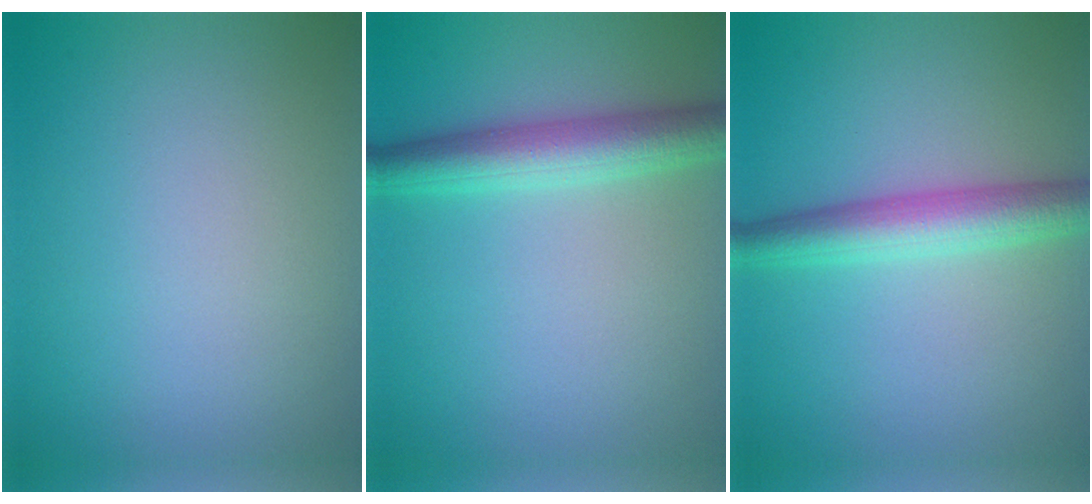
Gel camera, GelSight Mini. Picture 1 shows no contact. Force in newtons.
{"total": 4.6, "press": 4.6, "slide": 0.1}
{"total": 4.6, "press": 4.5, "slide": 0.1}